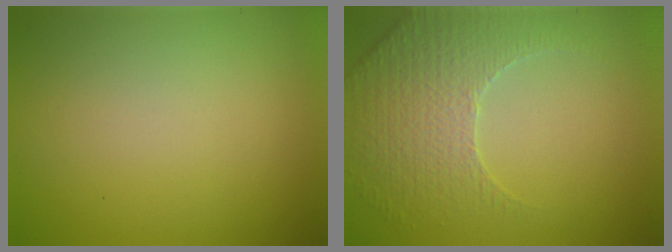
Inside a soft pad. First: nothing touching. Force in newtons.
{"total": 3.8, "press": 3.7, "slide": 0.9}